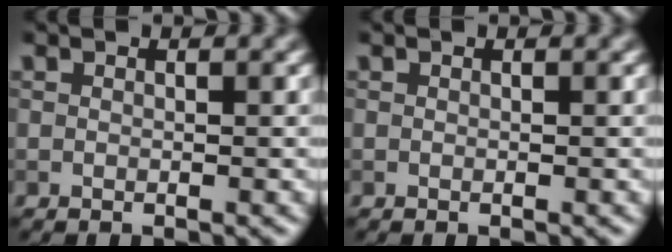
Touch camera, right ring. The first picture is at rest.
{"total": 0.0}